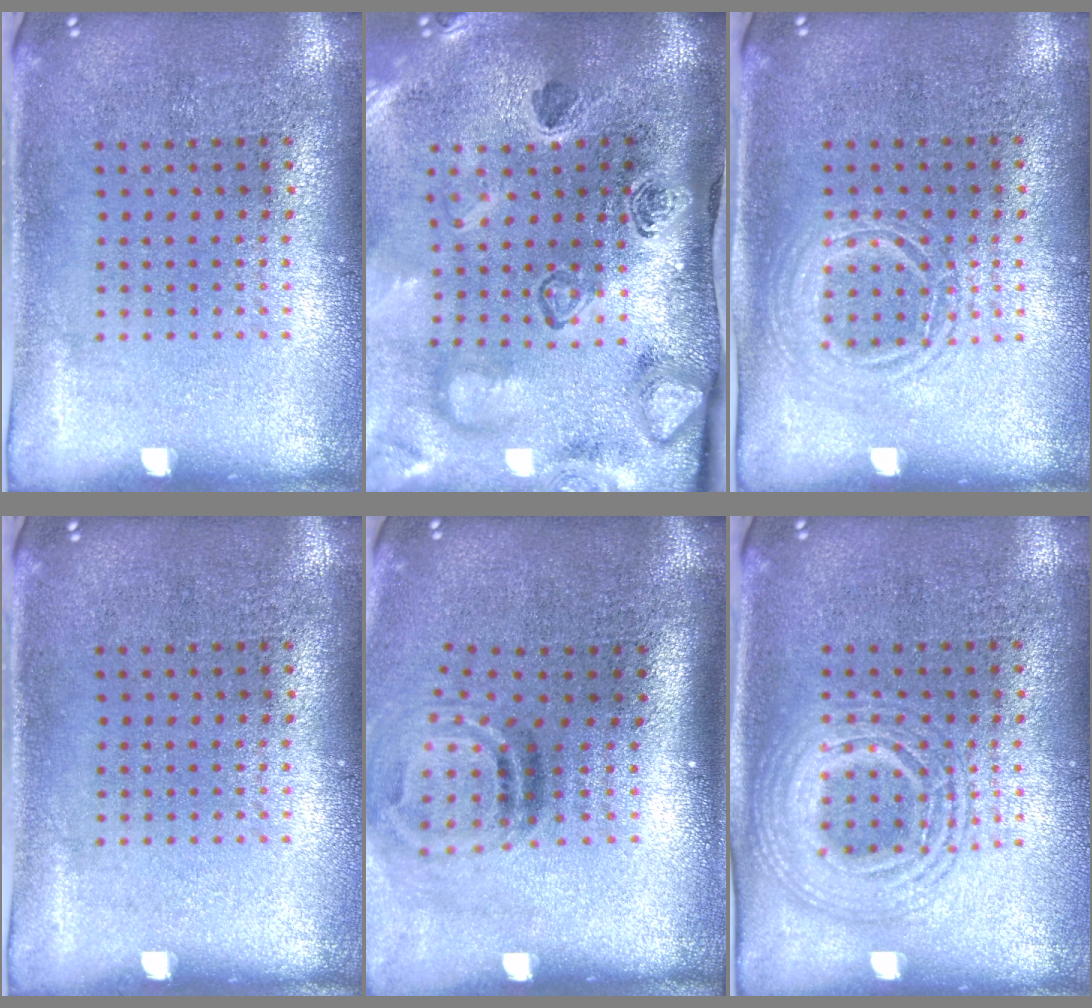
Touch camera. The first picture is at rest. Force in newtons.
{"total": 4.7, "press": 3.2, "slide": 3.4}
{"total": 1.2, "press": 1.1, "slide": 0.3}
{"total": 0.0}
{"total": 2.1, "press": 1.3, "slide": 1.7}
{"total": 2.7, "press": 2.7, "slide": 0.3}